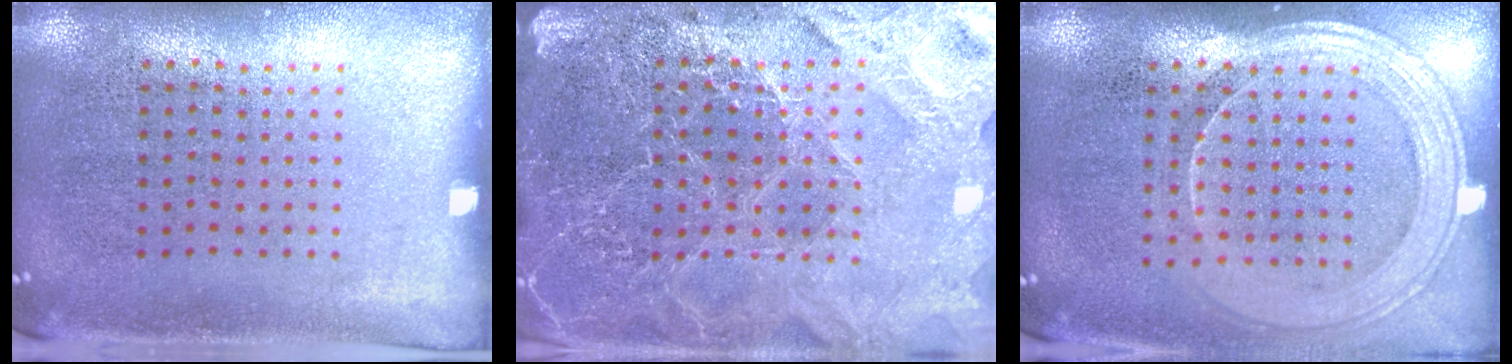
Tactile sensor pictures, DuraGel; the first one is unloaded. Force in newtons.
{"total": 4.7, "press": 4.3, "slide": 1.8}
{"total": 1.9, "press": 1.7, "slide": 0.8}